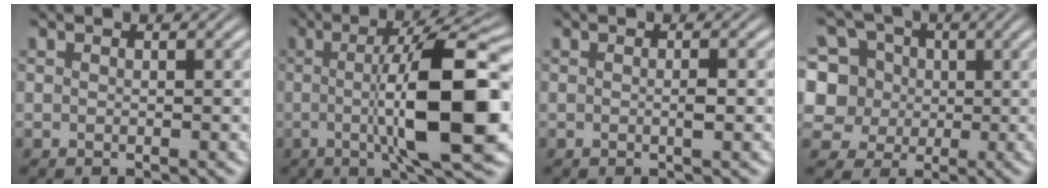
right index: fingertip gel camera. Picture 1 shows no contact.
{"total": 12.4, "force": [-0.3, 2.8, 12.1], "torque": [-0.169, 0.008, -0.002]}
{"total": 1.0, "force": [-0.2, 0.0, 1.0], "torque": [-0.012, 0.001, -0.008]}
{"total": 12.1, "force": [0.4, 11.2, 4.5], "torque": [-0.129, -0.044, 0.008]}